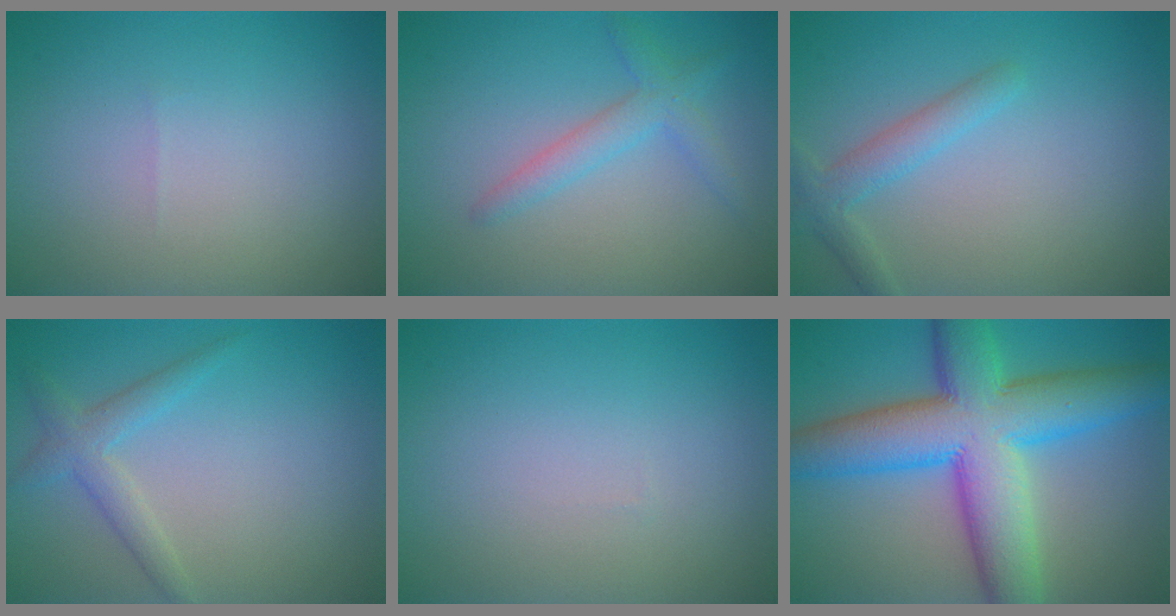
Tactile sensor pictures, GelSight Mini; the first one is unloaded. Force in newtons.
{"total": 2.4, "press": 2.4, "slide": 0.2}
{"total": 2.5, "press": 2.5, "slide": 0.2}
{"total": 2.4, "press": 2.4, "slide": 0.2}
{"total": 0.0}
{"total": 12.4, "press": 12.4, "slide": 0.0}